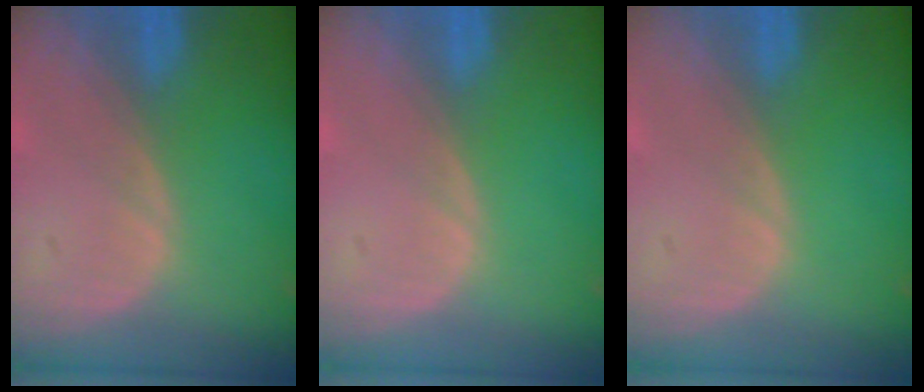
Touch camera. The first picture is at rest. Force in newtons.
{"total": 0.0}
{"total": 0.0}